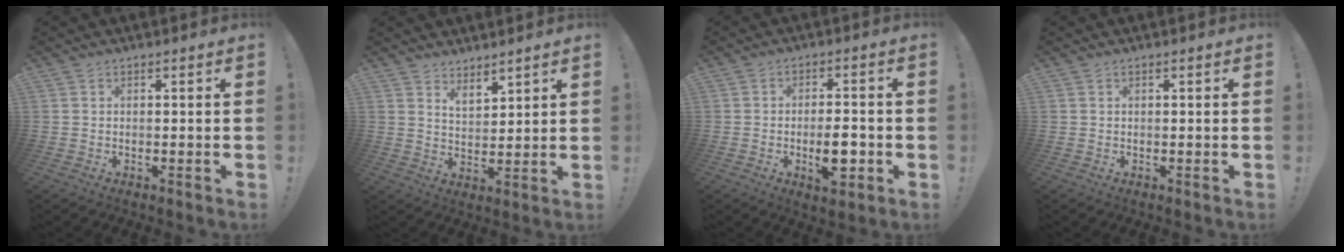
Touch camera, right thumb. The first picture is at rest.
{"total": 5.1, "force": [4.8, 1.7, 0.8], "torque": [-0.017, -0.034, 0.089]}
{"total": 8.3, "force": [-2.7, 3.3, 7.1], "torque": [-0.110, 0.007, -0.043]}
{"total": 0.0}